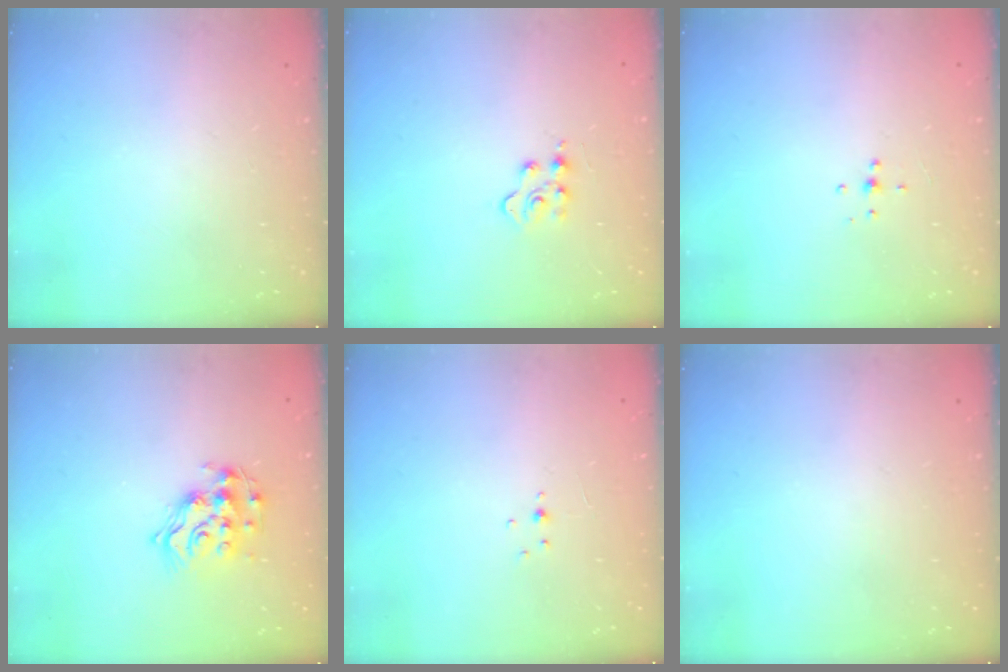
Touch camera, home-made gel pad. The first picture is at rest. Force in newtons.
{"total": 3.5, "press": 3.4, "slide": 0.6}
{"total": 4.0, "press": 4.0, "slide": 0.3}
{"total": 12.6, "press": 12.6, "slide": 0.9}
{"total": 2.9, "press": 2.8, "slide": 0.9}
{"total": 0.0}